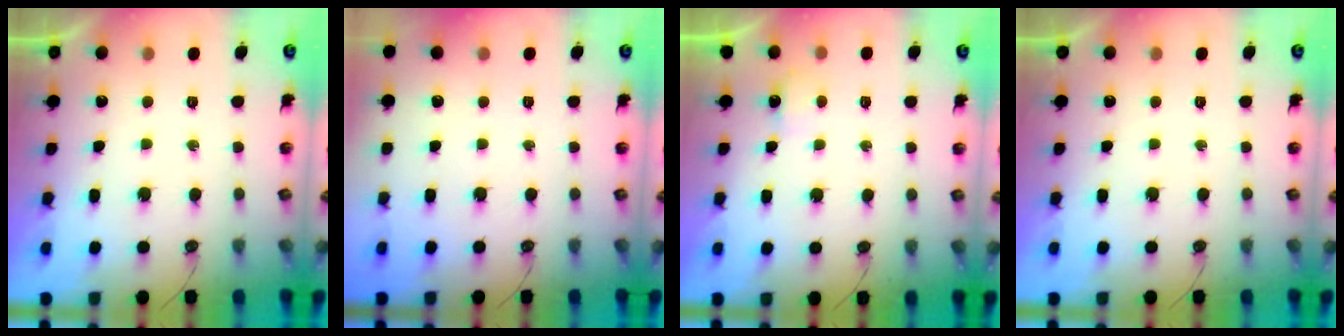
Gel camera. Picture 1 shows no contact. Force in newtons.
{"total": 0.0}
{"total": 3.0, "press": 2.9, "slide": 0.5}
{"total": 0.0}